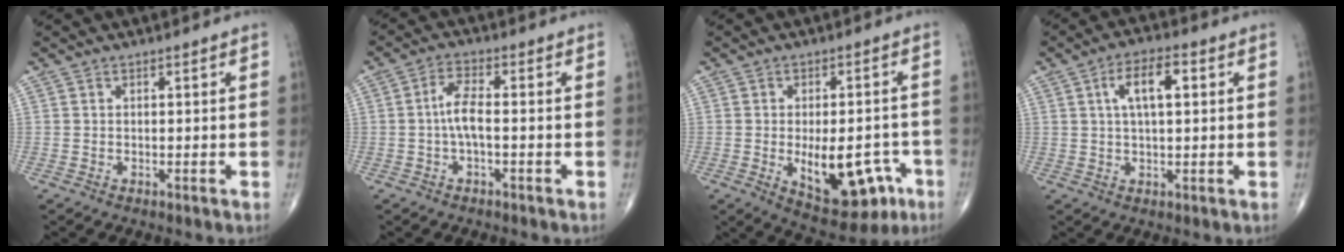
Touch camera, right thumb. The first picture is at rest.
{"total": 4.0, "force": [-0.6, 1.1, 3.8], "torque": [-0.084, 0.011, -0.014]}
{"total": 14.7, "force": [-4.6, 7.4, 11.8], "torque": [-0.139, 0.018, -0.046]}
{"total": 7.5, "force": [1.9, 3.1, 6.6], "torque": [-0.112, 0.012, 0.030]}